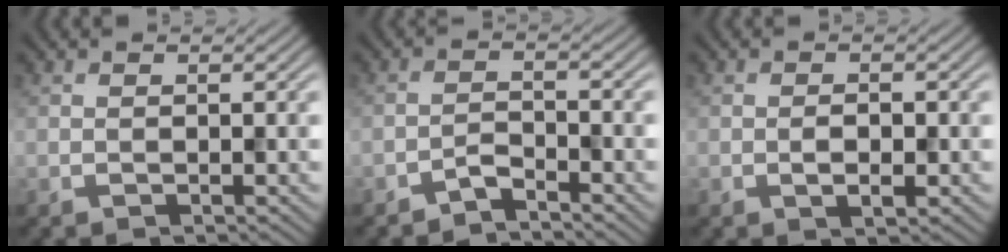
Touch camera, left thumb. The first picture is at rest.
{"total": 2.2, "force": [-2.0, 0.3, 0.8], "torque": [-0.014, 0.007, -0.047]}
{"total": 2.2, "force": [-0.6, 1.1, 1.8], "torque": [-0.029, 0.001, -0.010]}